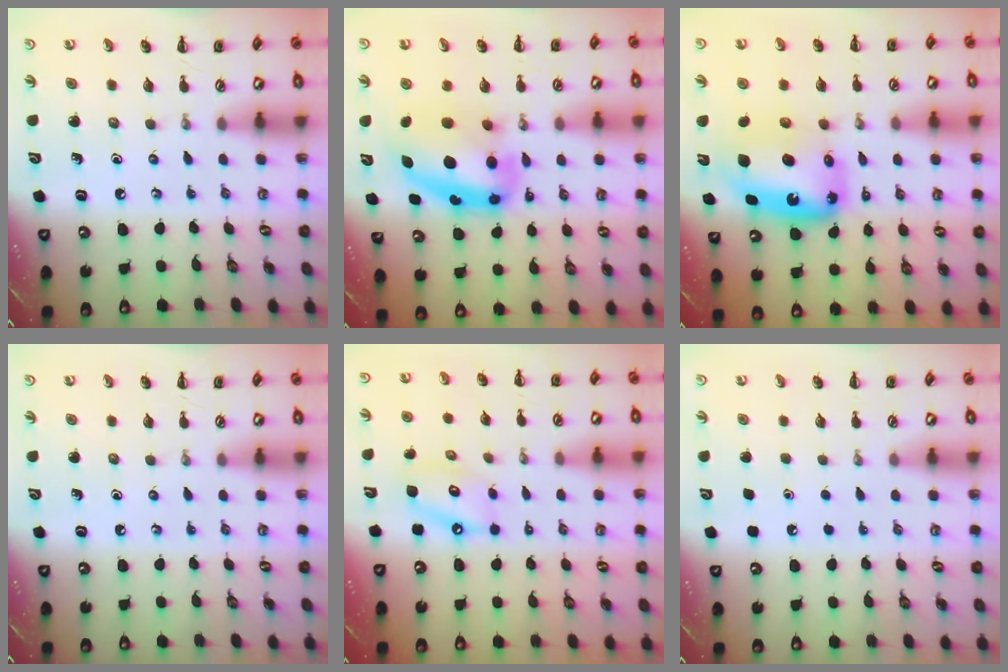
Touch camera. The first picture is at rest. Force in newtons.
{"total": 13.7, "press": 13.3, "slide": 3.2}
{"total": 11.7, "press": 11.2, "slide": 3.2}
{"total": 0.0}
{"total": 9.4, "press": 9.3, "slide": 1.4}
{"total": 1.8, "press": 1.8, "slide": 0.1}